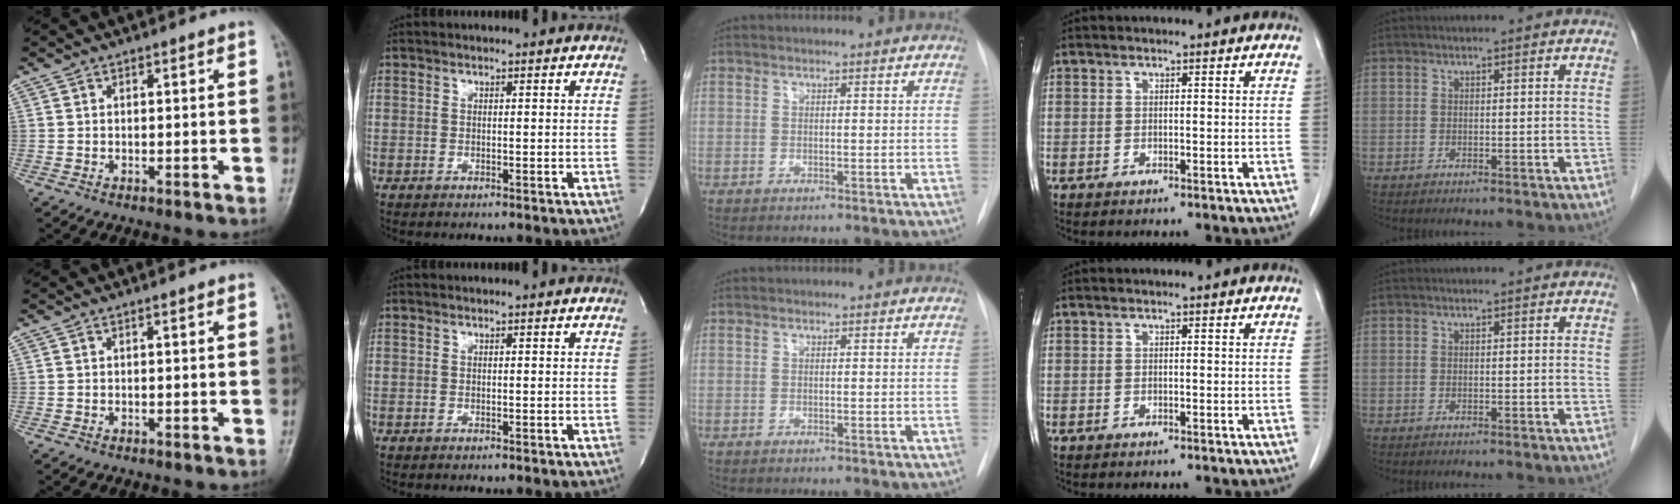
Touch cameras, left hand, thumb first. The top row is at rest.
{}